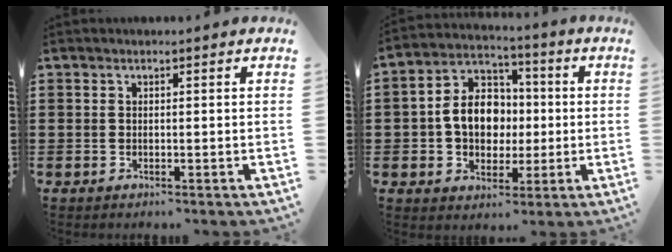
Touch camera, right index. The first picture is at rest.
{"total": 9.1, "force": [-0.5, 7.1, 5.8], "torque": [-0.119, 0.014, -0.014]}